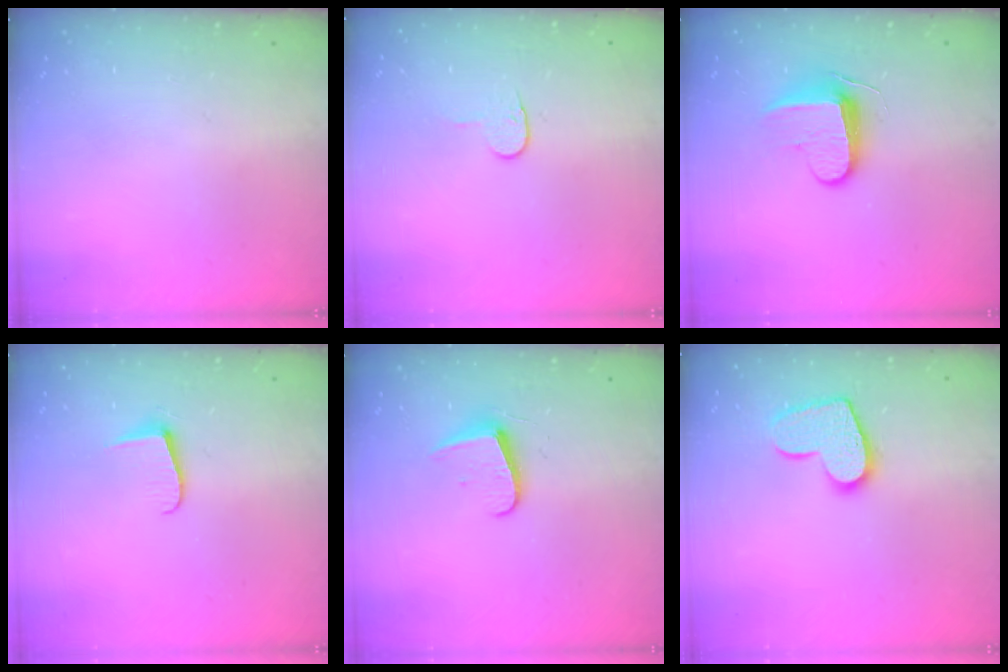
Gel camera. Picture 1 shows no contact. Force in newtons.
{"total": 4.1, "press": 4.1, "slide": 0.4}
{"total": 8.7, "press": 8.7, "slide": 0.9}
{"total": 5.6, "press": 5.6, "slide": 0.7}
{"total": 6.8, "press": 6.8, "slide": 0.7}
{"total": 12.1, "press": 12.0, "slide": 0.8}